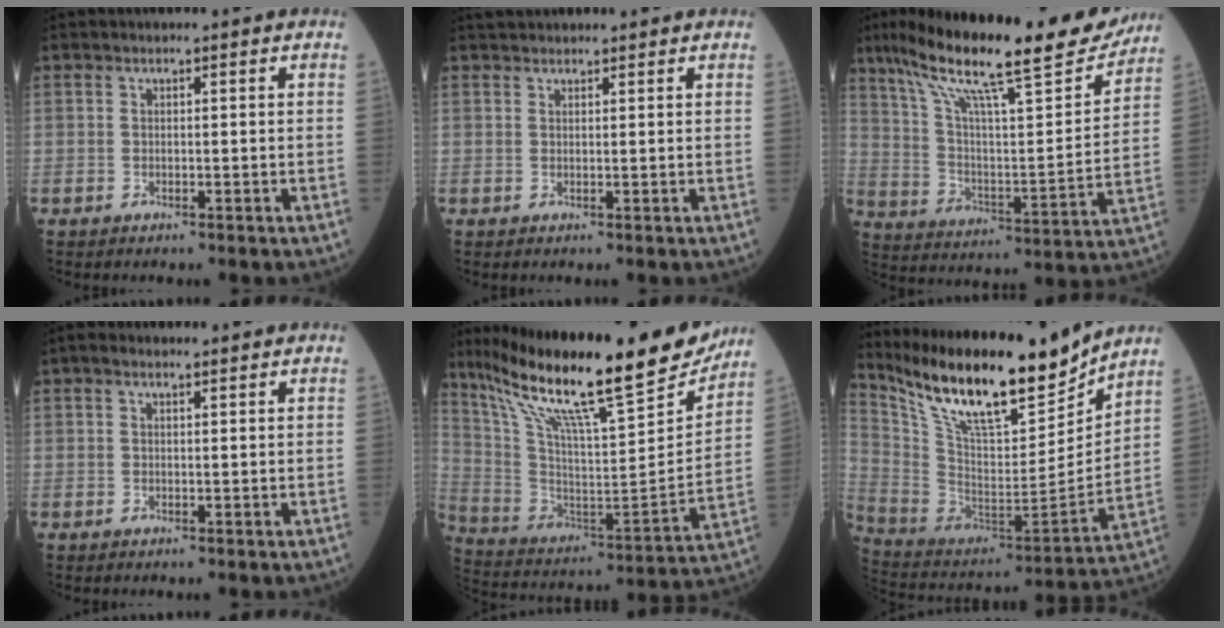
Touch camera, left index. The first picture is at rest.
{"total": 4.2, "force": [3.9, 0.8, 1.3], "torque": [-0.013, 0.037, 0.061]}
{"total": 24.4, "force": [19.3, 3.1, 14.5], "torque": [-0.250, 0.008, 0.300]}
{"total": 1.8, "force": [1.3, 0.6, 1.0], "torque": [-0.024, 0.020, 0.021]}
{"total": 28.6, "force": [22.1, 4.0, 17.7], "torque": [-0.312, -0.017, 0.348]}
{"total": 21.6, "force": [17.2, 4.5, 12.3], "torque": [-0.221, -0.011, 0.311]}